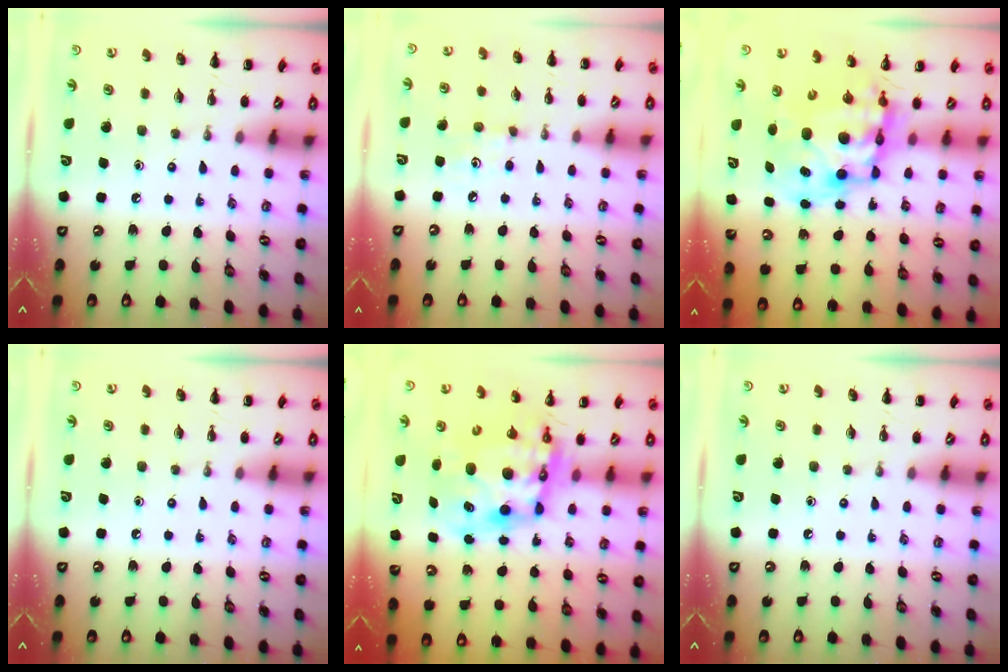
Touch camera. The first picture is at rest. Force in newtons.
{"total": 4.3, "press": 4.1, "slide": 1.4}
{"total": 12.5, "press": 12.0, "slide": 3.2}
{"total": 0.0}
{"total": 11.5, "press": 11.2, "slide": 2.7}
{"total": 0.0}